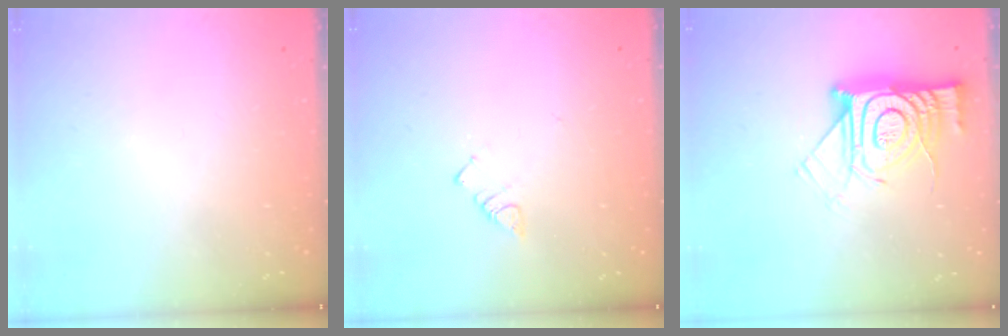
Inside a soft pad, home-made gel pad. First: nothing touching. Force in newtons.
{"total": 2.7, "press": 2.7, "slide": 0.4}
{"total": 16.7, "press": 16.6, "slide": 1.8}